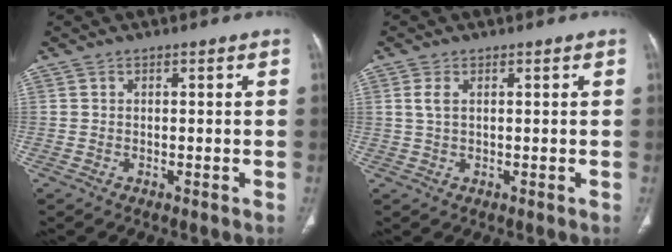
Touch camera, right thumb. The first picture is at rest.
{"total": 2.4, "force": [0.7, 1.2, 1.9], "torque": [-0.041, 0.003, 0.013]}